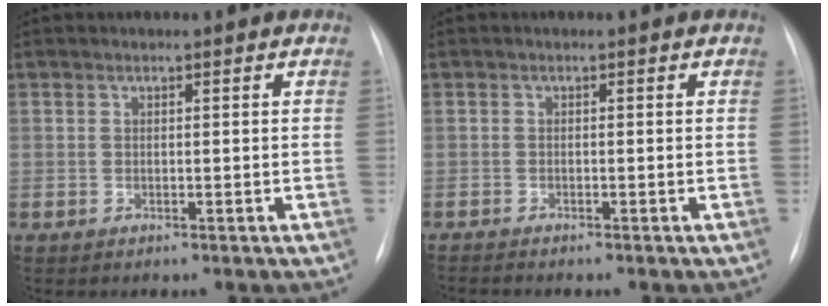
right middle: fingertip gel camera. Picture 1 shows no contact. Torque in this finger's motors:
{"motor_torque": [0.74, -0.86, 0.08, 0.02]}